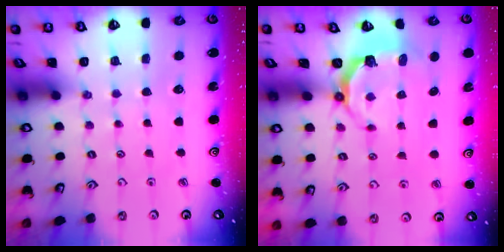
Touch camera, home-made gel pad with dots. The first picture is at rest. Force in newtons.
{"total": 5.1, "press": 3.6, "slide": 3.6}